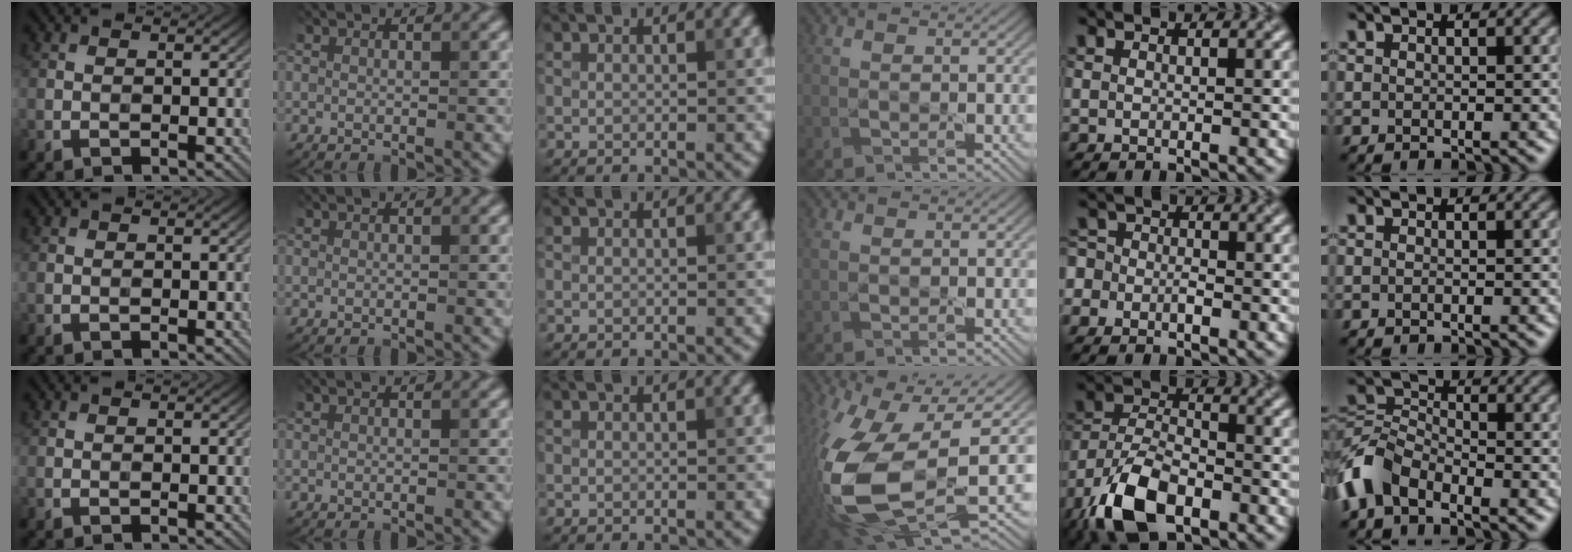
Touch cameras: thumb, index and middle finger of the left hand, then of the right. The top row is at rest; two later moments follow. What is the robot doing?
{"motion": "lift_and_place", "object": "knife"}